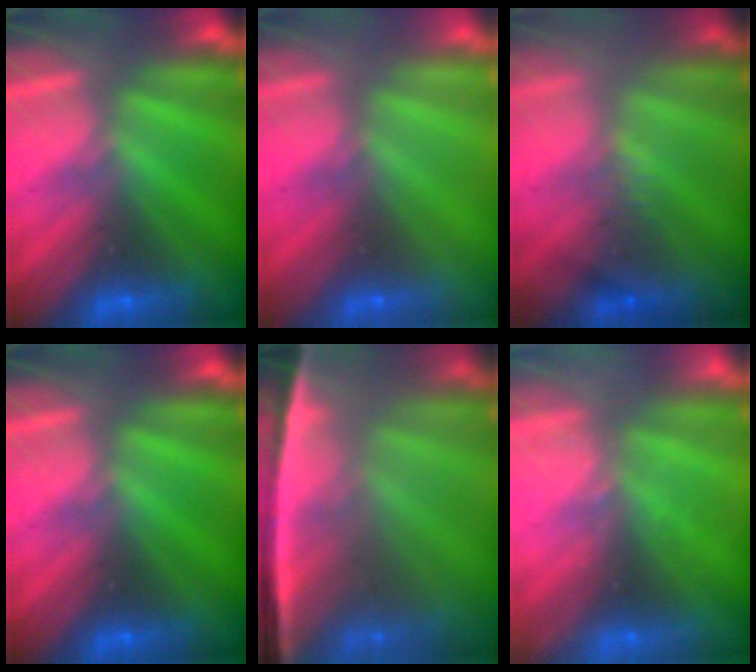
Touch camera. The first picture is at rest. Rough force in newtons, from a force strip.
{"total": 2.9}
{"total": 2.5}
{"total": 0.0}
{"total": 7.8}
{"total": 2.3}